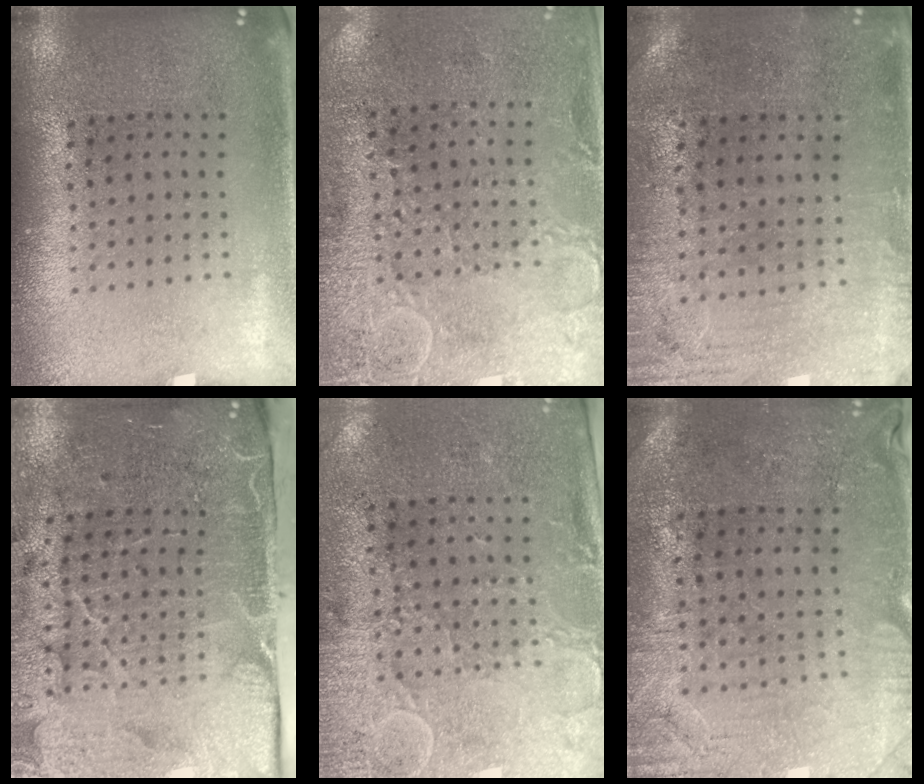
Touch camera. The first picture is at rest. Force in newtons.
{"total": 2.7, "press": 2.5, "slide": 0.9}
{"total": 0.6, "press": 0.4, "slide": 0.5}
{"total": 5.1, "press": 4.0, "slide": 3.1}
{"total": 3.0, "press": 2.5, "slide": 1.6}
{"total": 0.6, "press": 0.5, "slide": 0.3}